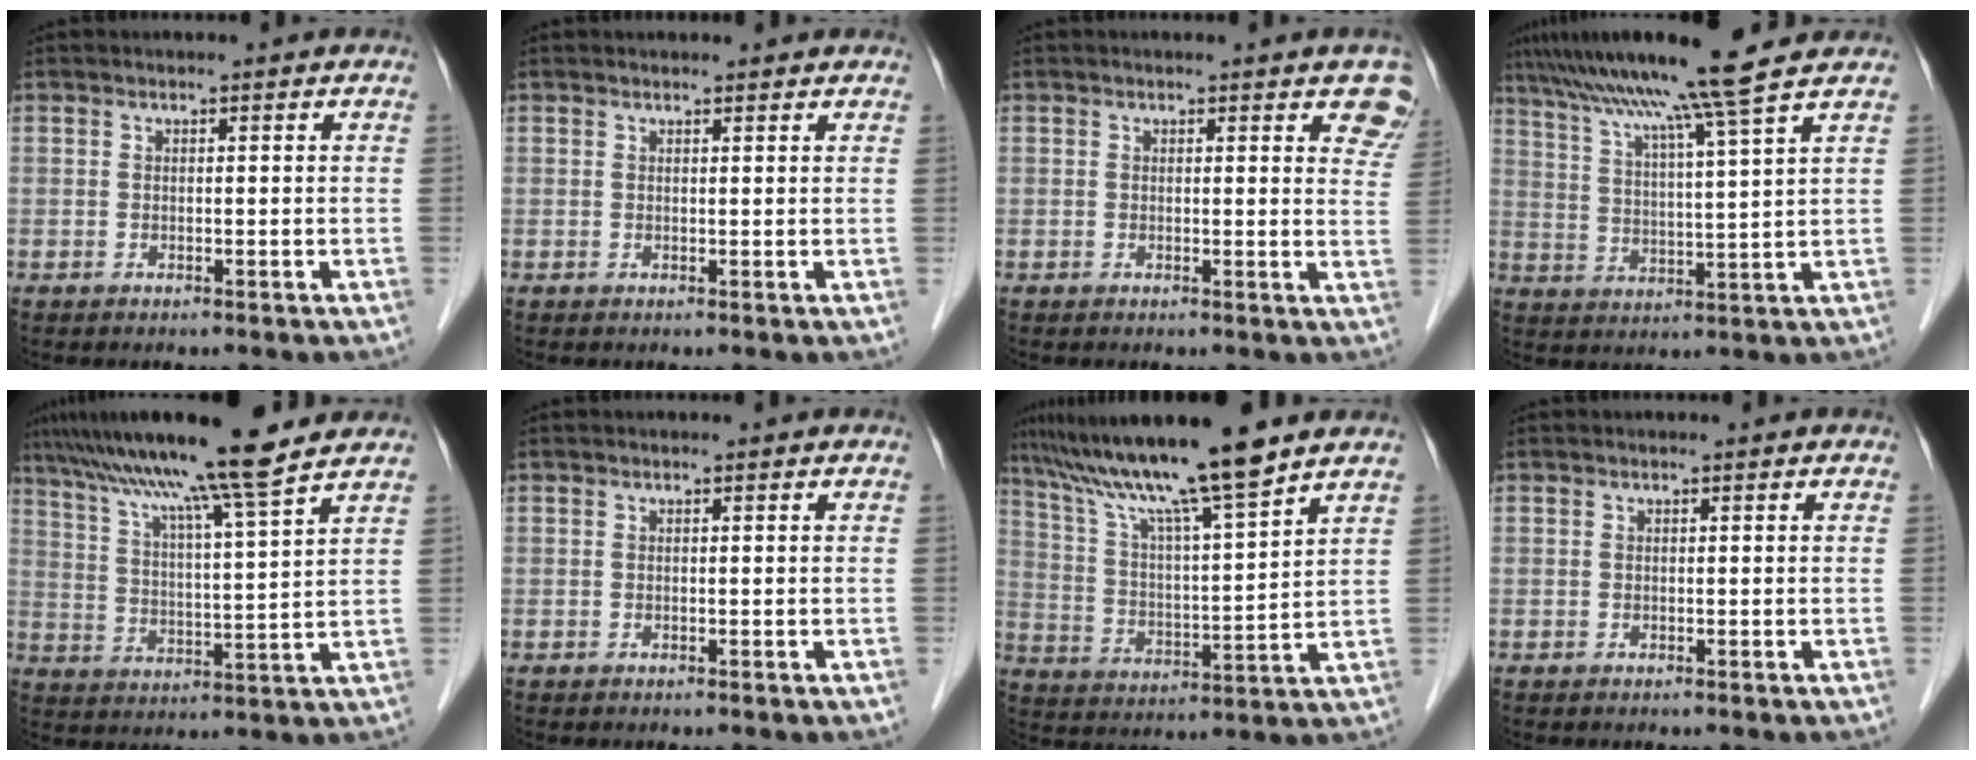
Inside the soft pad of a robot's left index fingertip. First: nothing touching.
{"total": 3.2, "force": [3.0, 0.8, 0.8], "torque": [-0.012, 0.018, 0.033]}
{"total": 5.5, "force": [4.2, 1.7, 3.2], "torque": [-0.018, -0.011, 0.028]}
{"total": 13.4, "force": [10.8, -2.7, 7.5], "torque": [-0.126, 0.001, 0.165]}
{"total": 15.8, "force": [12.9, -1.3, 9.1], "torque": [-0.155, 0.019, 0.197]}
{"total": 0.0}
{"total": 16.0, "force": [13.0, -0.7, 9.4], "torque": [-0.165, 0.011, 0.224]}
{"total": 0.0}